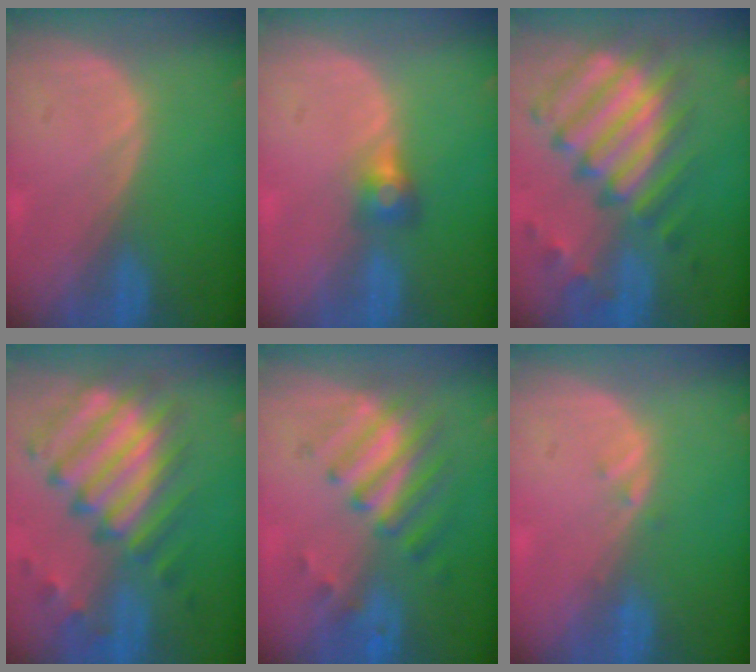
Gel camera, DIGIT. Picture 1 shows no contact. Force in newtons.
{"total": 2.8, "press": 2.6, "slide": 1.0}
{"total": 12.0, "press": 10.4, "slide": 6.0}
{"total": 11.9, "press": 10.4, "slide": 5.8}
{"total": 7.8, "press": 6.9, "slide": 3.6}
{"total": 1.0, "press": 0.9, "slide": 0.5}